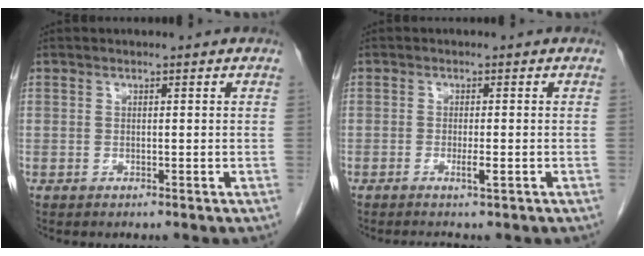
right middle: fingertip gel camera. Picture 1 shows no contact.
{"total": 1.7, "force": [-0.9, -0.1, 1.4], "torque": [-0.032, -0.005, -0.016]}